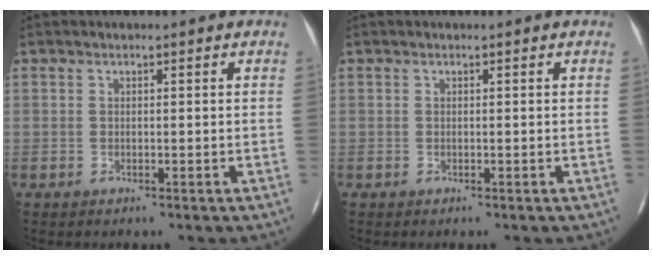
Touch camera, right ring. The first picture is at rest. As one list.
[{"total": 0.0}]